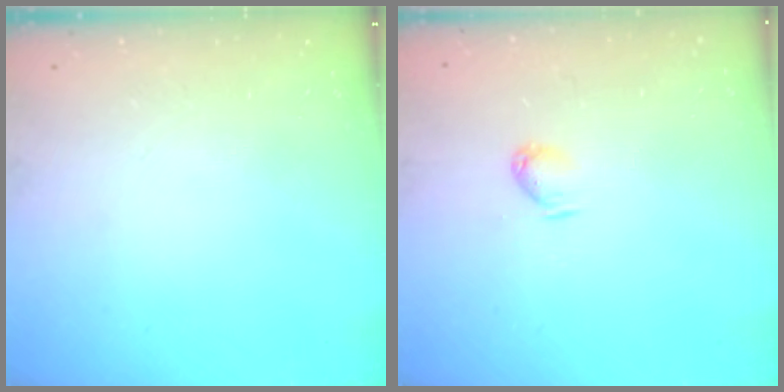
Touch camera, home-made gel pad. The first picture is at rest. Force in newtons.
{"total": 3.4, "press": 3.4, "slide": 0.6}